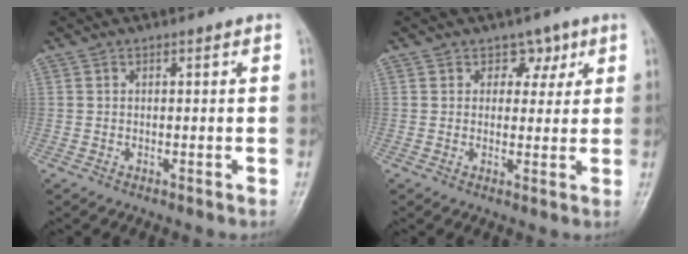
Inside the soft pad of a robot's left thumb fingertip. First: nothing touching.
{"total": 3.8, "force": [2.0, 2.8, 1.5], "torque": [0.014, -0.008, 0.025]}